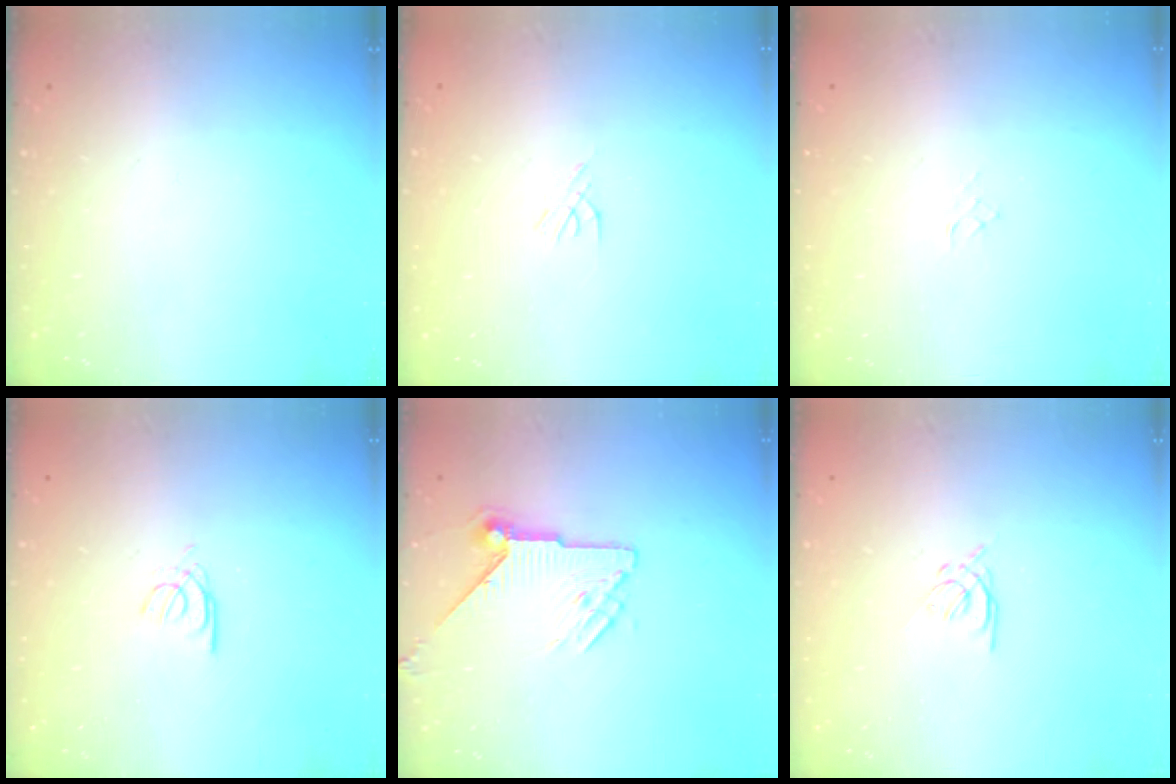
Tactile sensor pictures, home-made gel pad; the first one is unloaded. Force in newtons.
{"total": 1.8, "press": 1.7, "slide": 0.5}
{"total": 2.9, "press": 2.9, "slide": 0.3}
{"total": 2.6, "press": 2.6, "slide": 0.4}
{"total": 8.3, "press": 8.3, "slide": 0.3}
{"total": 1.3, "press": 1.1, "slide": 0.6}